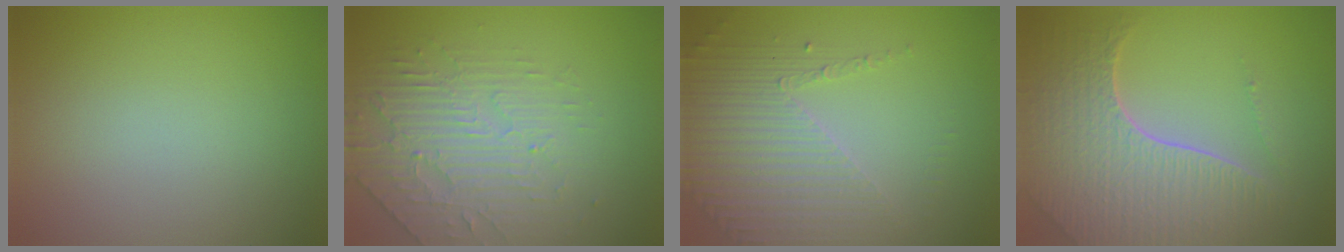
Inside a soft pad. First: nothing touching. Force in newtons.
{"total": 4.5, "press": 3.3, "slide": 3.1}
{"total": 4.3, "press": 3.0, "slide": 3.0}
{"total": 7.1, "press": 5.1, "slide": 5.0}